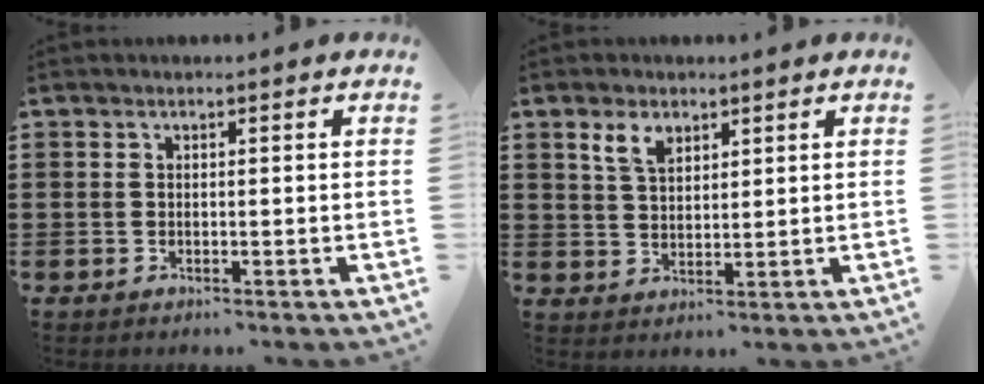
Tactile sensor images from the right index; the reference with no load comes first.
{"total": 3.7, "force": [2.4, 2.0, 2.1], "torque": [-0.050, 0.007, 0.044]}